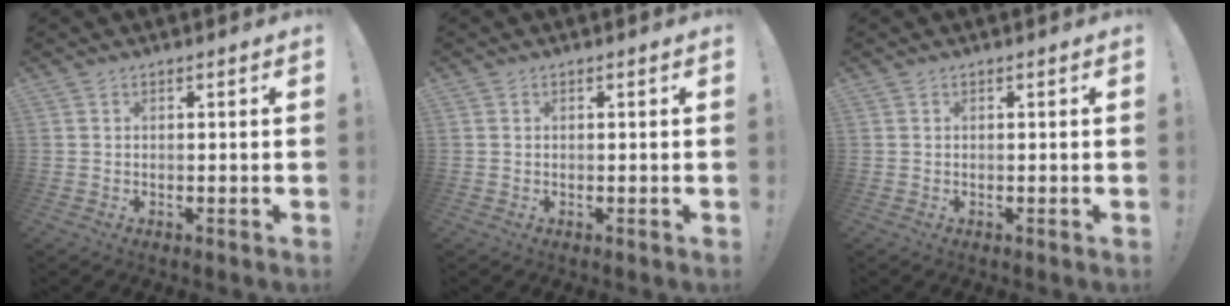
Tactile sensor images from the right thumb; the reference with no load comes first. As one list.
[{"total": 0.0}, {"total": 0.0}]